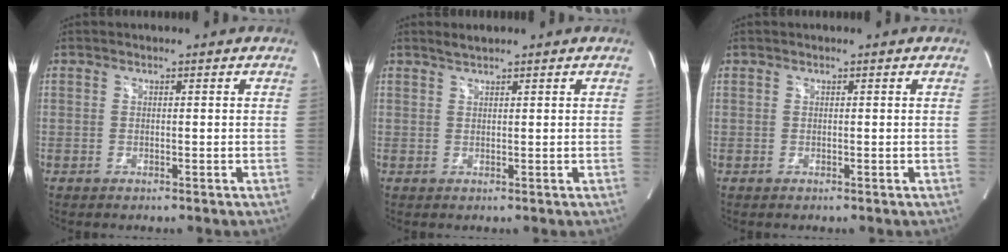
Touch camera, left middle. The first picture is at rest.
{"total": 1.3, "force": [1.2, 0.0, 0.5], "torque": [-0.013, 0.005, 0.028]}
{"total": 0.0}